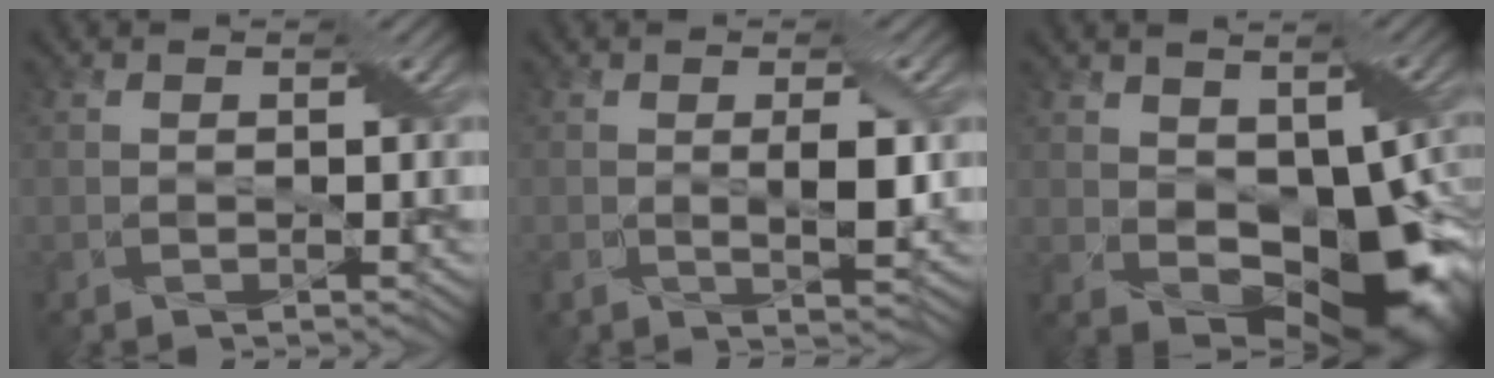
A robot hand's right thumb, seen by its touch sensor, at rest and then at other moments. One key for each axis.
{"total": 4.2, "fx": 0.1, "fy": 1.3, "fz": 4.0, "tx": -0.077, "ty": -0.003, "tz": 0.003}
{"total": 12.0, "fx": -0.4, "fy": 7.3, "fz": 9.5, "tx": -0.149, "ty": -0.018, "tz": 0.000}